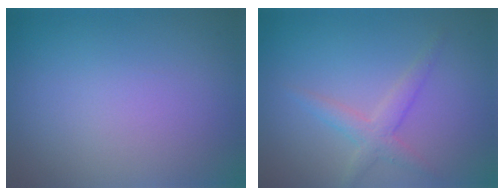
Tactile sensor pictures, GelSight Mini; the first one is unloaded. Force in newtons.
{"total": 2.3, "press": 2.3, "slide": 0.1}